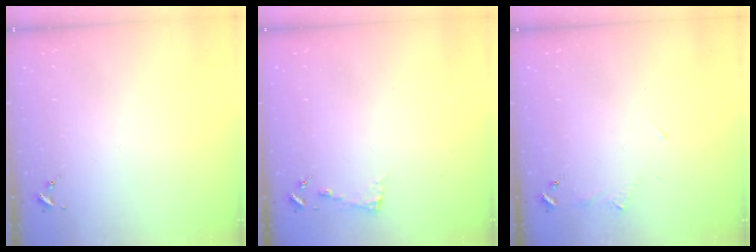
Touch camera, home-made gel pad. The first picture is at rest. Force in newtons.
{"total": 2.8, "press": 2.8, "slide": 0.3}
{"total": 3.9, "press": 3.8, "slide": 0.5}